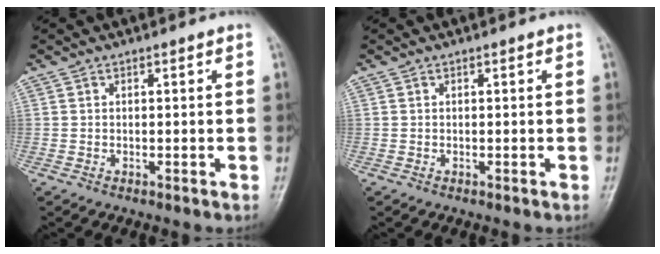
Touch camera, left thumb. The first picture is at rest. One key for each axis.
{"total": 0.0}